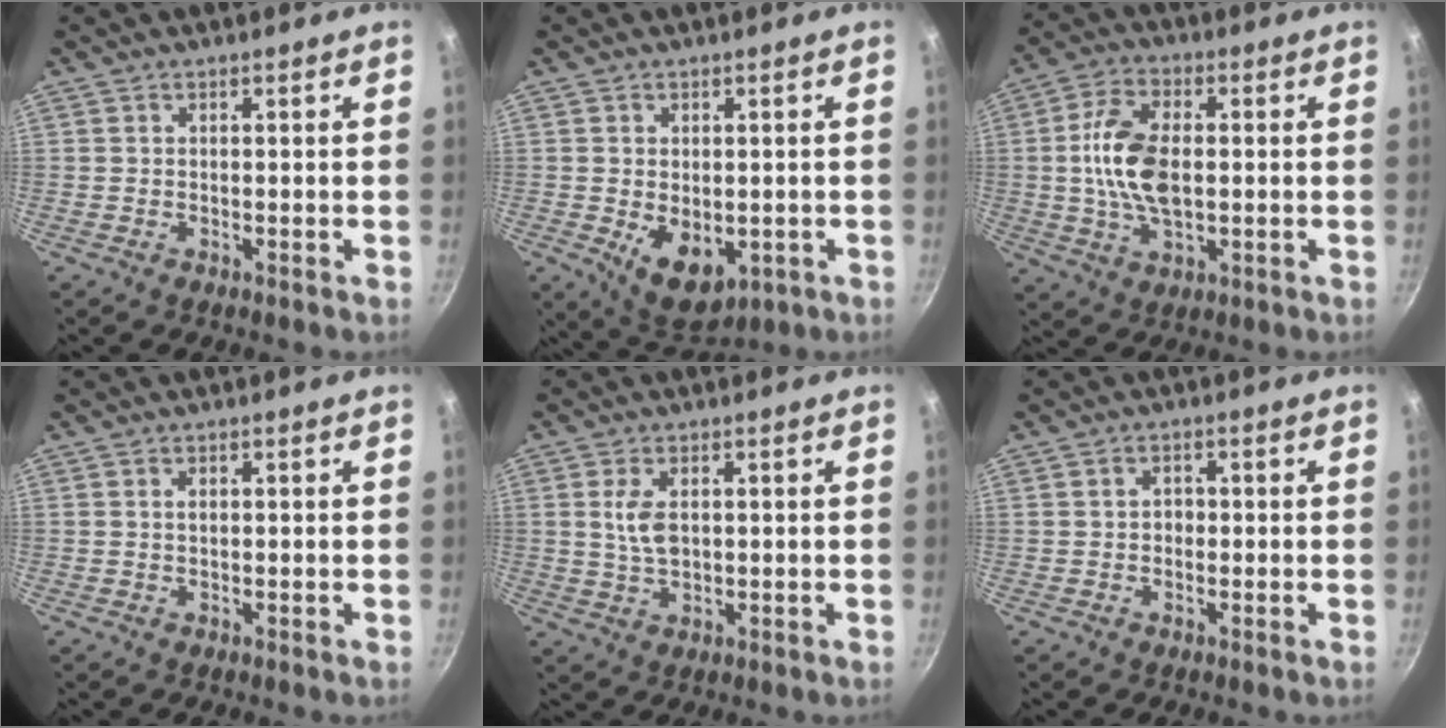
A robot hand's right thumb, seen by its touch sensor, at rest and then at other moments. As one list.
[{"total": 9.2, "force": [-2.2, 5.6, 6.9], "torque": [-0.091, -0.011, -0.014]}, {"total": 12.4, "force": [0.3, 6.8, 10.4], "torque": [-0.203, 0.007, 0.006]}, {"total": 0.9, "force": [0.2, 0.6, 0.7], "torque": [-0.011, 0.001, 0.004]}, {"total": 4.8, "force": [0.9, 2.7, 3.9], "torque": [-0.080, -0.004, 0.020]}, {"total": 1.8, "force": [-0.1, 1.5, 1.0], "torque": [-0.008, 0.005, -0.005]}]